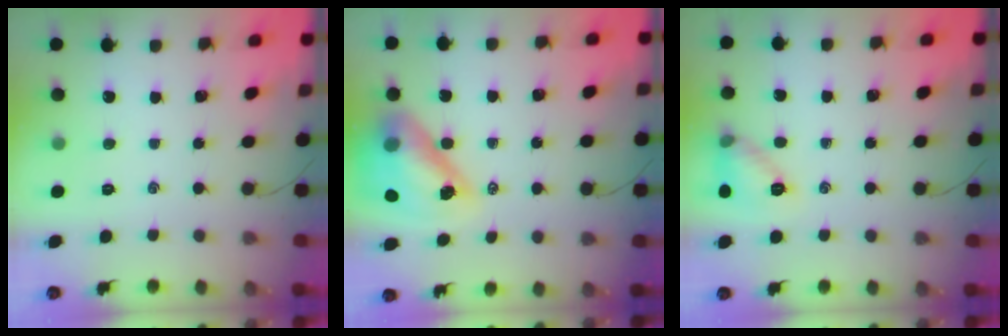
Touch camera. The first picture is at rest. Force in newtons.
{"total": 16.7, "press": 16.0, "slide": 4.8}
{"total": 9.4, "press": 9.3, "slide": 0.9}